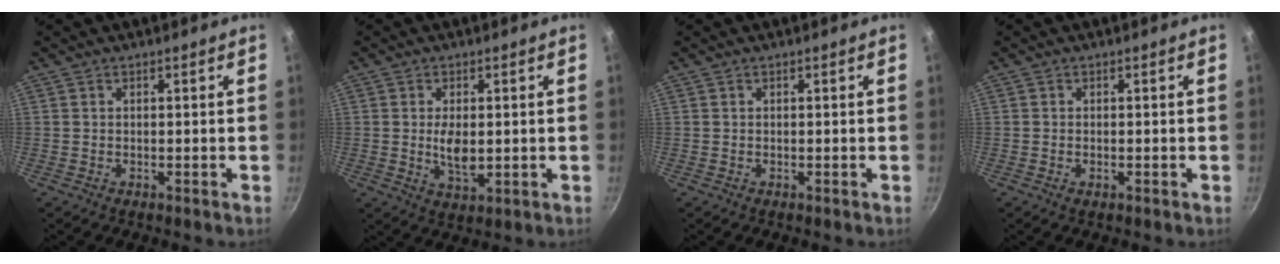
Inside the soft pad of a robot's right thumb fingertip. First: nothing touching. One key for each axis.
{"total": 5.3, "fx": 0.1, "fy": 2.7, "fz": 4.6, "tx": -0.085, "ty": -0.011, "tz": 0.007}
{"total": 0.0}
{"total": 0.9, "fx": -0.3, "fy": 0.4, "fz": 0.8, "tx": -0.014, "ty": 0.000, "tz": -0.006}